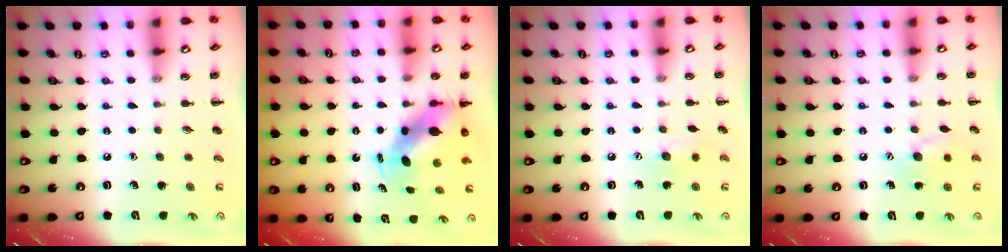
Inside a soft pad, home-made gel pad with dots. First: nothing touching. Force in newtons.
{"total": 5.8, "press": 5.7, "slide": 1.2}
{"total": 6.9, "press": 6.8, "slide": 1.3}
{"total": 9.1, "press": 9.0, "slide": 1.5}